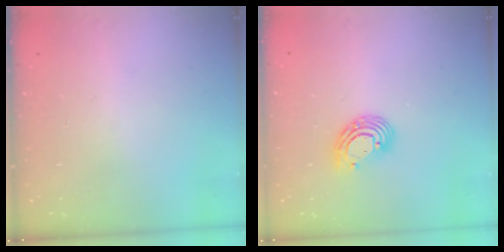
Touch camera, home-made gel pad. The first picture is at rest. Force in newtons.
{"total": 9.2, "press": 9.1, "slide": 1.6}